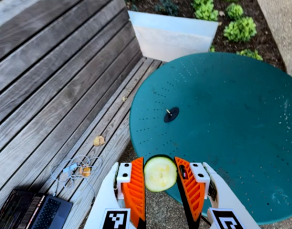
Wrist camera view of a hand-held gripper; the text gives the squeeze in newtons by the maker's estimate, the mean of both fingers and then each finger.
{"total": 11.3, "left": 11.9, "right": 10.7}